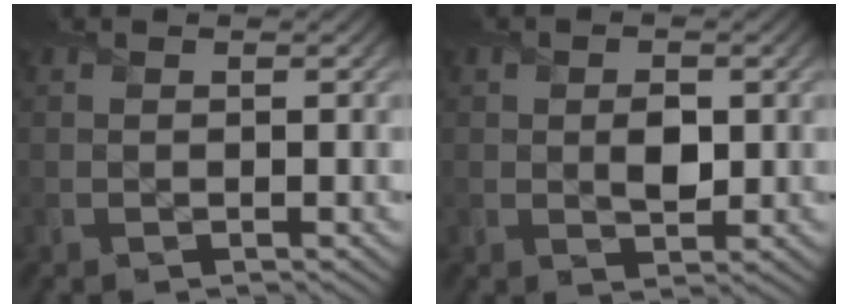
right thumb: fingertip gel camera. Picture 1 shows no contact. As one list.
[{"total": 2.6, "force": [0.1, 1.7, 2.0], "torque": [-0.030, -0.009, 0.004]}]